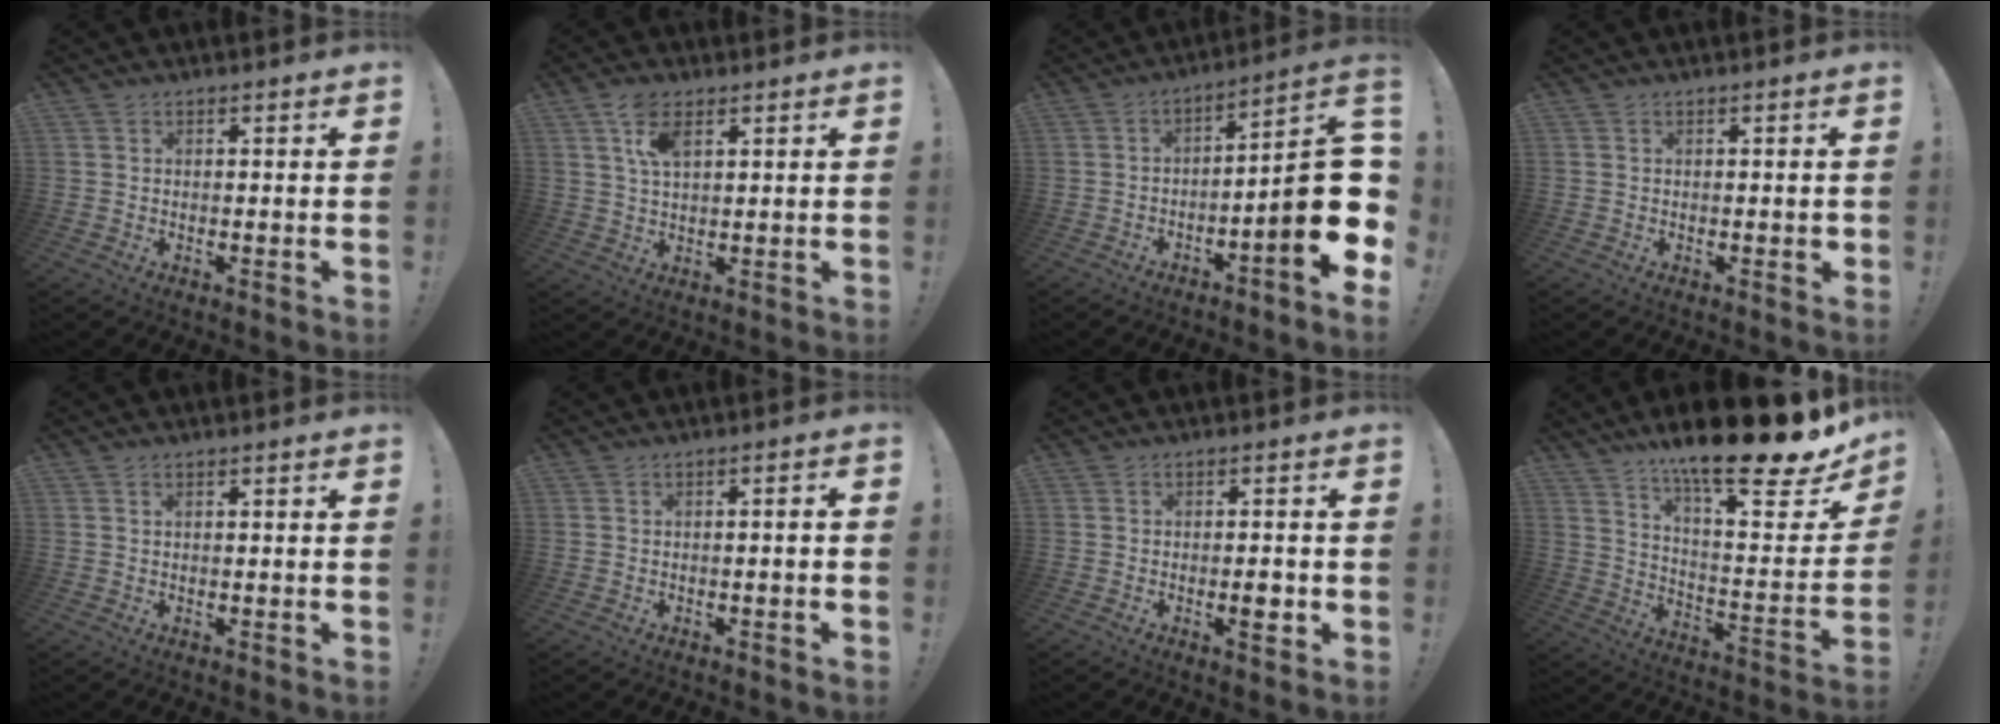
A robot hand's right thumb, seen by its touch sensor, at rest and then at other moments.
{"total": 7.0, "force": [3.5, 3.1, 5.2], "torque": [-0.099, -0.002, 0.065]}
{"total": 16.9, "force": [-3.0, 2.8, 16.4], "torque": [-0.220, 0.007, -0.046]}
{"total": 0.8, "force": [0.0, 0.5, 0.7], "torque": [-0.003, 0.001, -0.002]}
{"total": 0.6, "force": [0.3, 0.3, 0.5], "torque": [-0.018, 0.005, 0.008]}
{"total": 2.0, "force": [-1.0, -0.3, 1.7], "torque": [-0.028, 0.001, -0.018]}
{"total": 1.9, "force": [-0.5, 0.6, 1.7], "torque": [-0.012, -0.003, -0.012]}
{"total": 21.8, "force": [16.5, 3.0, 14.0], "torque": [-0.217, -0.128, 0.260]}